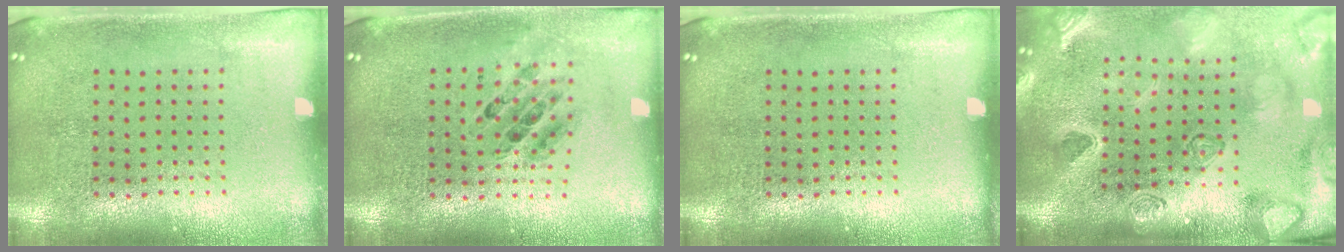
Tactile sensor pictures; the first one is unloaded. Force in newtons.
{"total": 0.7, "press": 0.6, "slide": 0.2}
{"total": 0.0}
{"total": 4.1, "press": 3.3, "slide": 2.5}